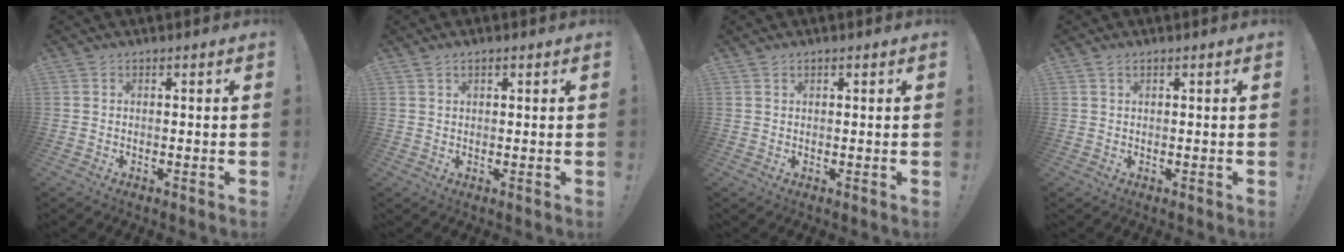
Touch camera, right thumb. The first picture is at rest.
{"total": 1.9, "force": [1.3, 1.0, 1.0], "torque": [-0.013, -0.001, 0.022]}
{"total": 1.0, "force": [0.8, 0.5, 0.3], "torque": [0.002, -0.002, 0.014]}
{"total": 1.2, "force": [0.8, 0.5, 0.7], "torque": [-0.014, 0.001, 0.016]}